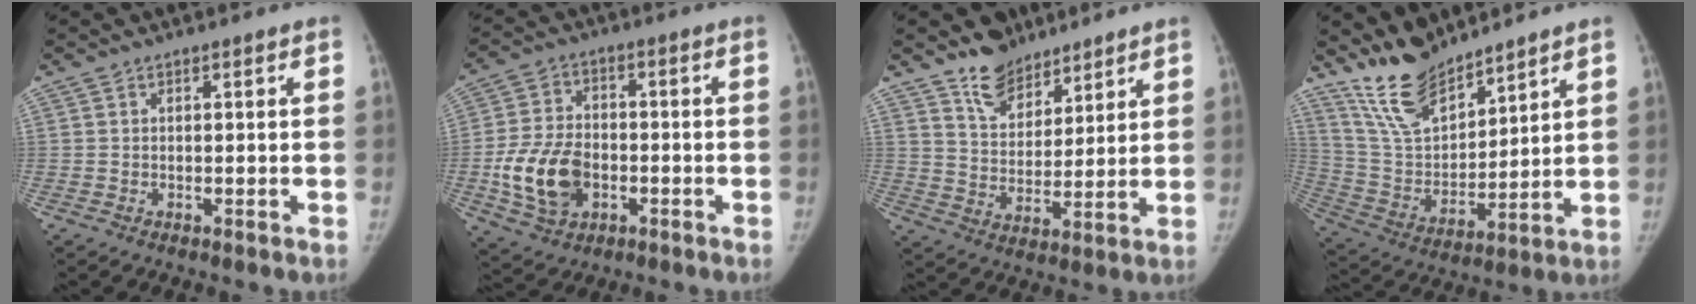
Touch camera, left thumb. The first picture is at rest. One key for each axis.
{"total": 12.6, "fx": -3.4, "fy": 8.7, "fz": 8.5, "tx": -0.148, "ty": 0.013, "tz": -0.058}
{"total": 9.5, "fx": 7.4, "fy": 5.2, "fz": 2.9, "tx": -0.016, "ty": -0.056, "tz": 0.137}
{"total": 13.2, "fx": 11.4, "fy": 4.5, "fz": 4.9, "tx": -0.066, "ty": -0.067, "tz": 0.233}